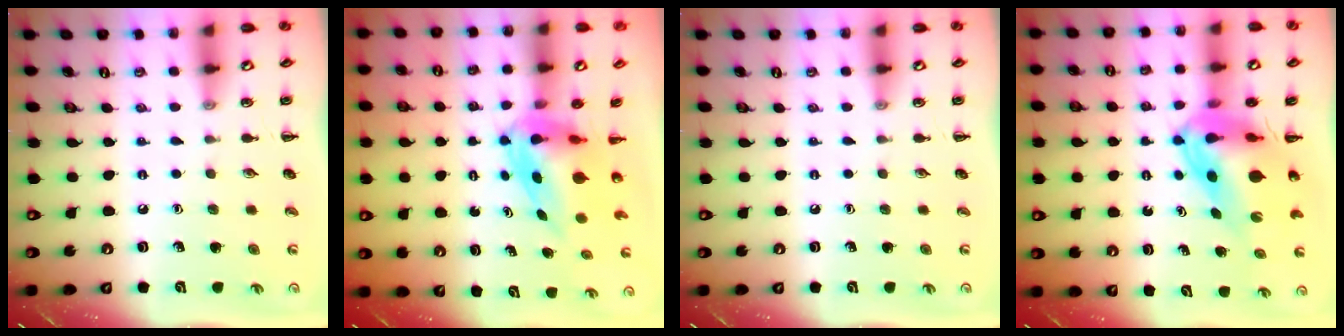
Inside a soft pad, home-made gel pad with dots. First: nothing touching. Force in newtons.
{"total": 5.5, "press": 5.2, "slide": 1.7}
{"total": 0.0}
{"total": 9.3, "press": 8.8, "slide": 3.0}